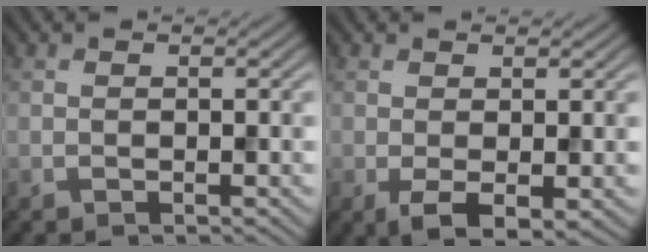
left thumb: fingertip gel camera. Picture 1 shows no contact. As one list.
[{"total": 3.2, "force": [-0.7, 1.3, 2.9], "torque": [-0.058, -0.009, -0.012]}]